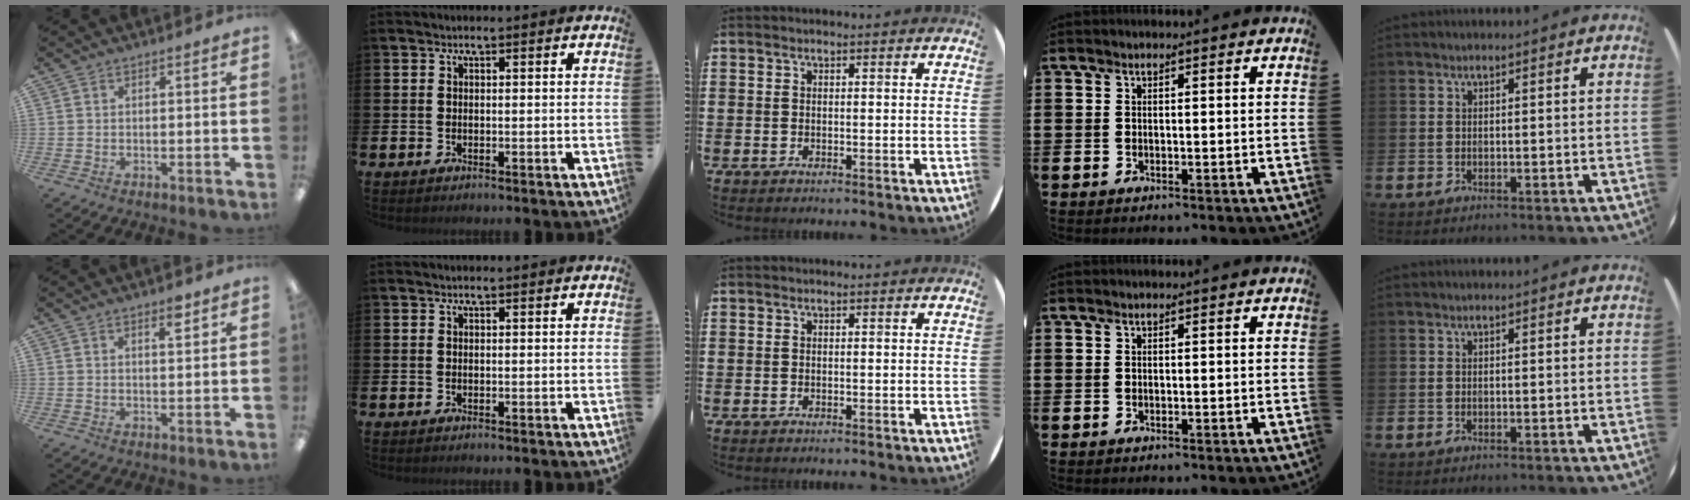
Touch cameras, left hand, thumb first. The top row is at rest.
{"thumb": {"total": 3.1, "force": [2.3, 0.8, 2.0], "torque": [-0.029, -0.006, 0.037]}}